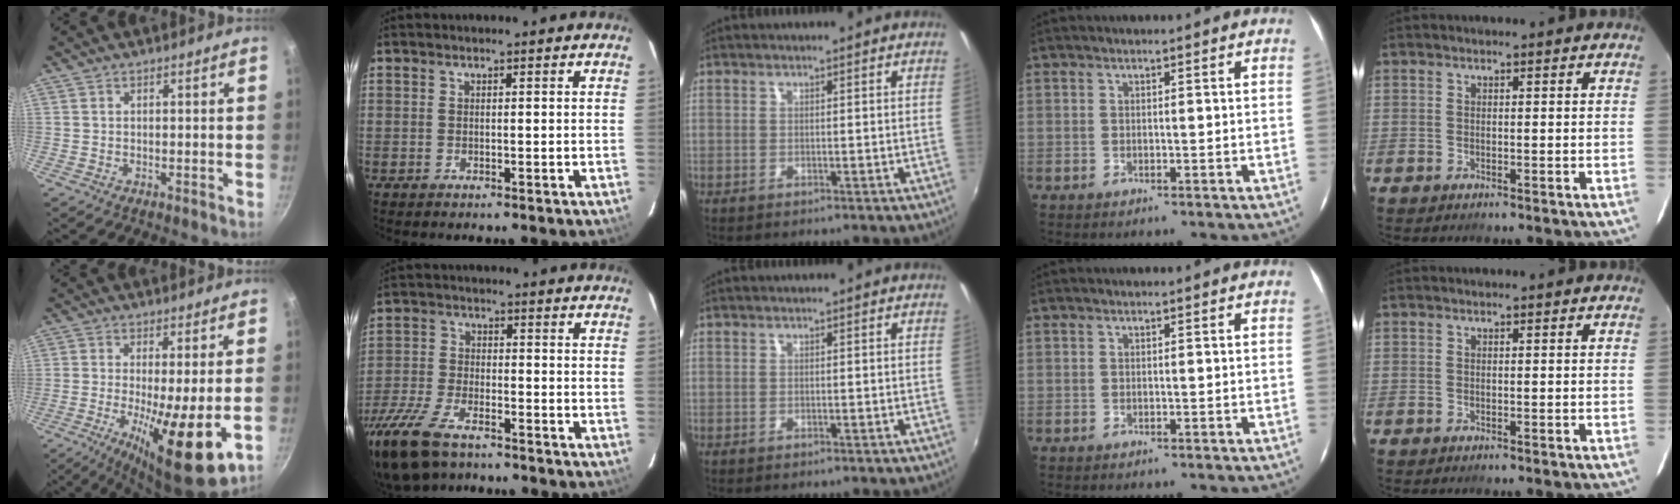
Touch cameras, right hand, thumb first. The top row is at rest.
{"thumb": {"total": 13.5, "force": [-2.5, 2.8, 13.0], "torque": [-0.224, -0.017, -0.036]}, "index": {"total": 16.4, "force": [-11.9, 6.7, 9.0], "torque": [-0.221, -0.033, -0.233]}}